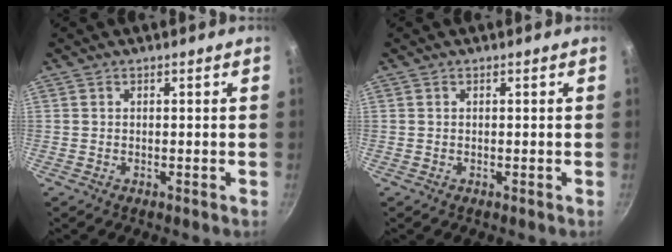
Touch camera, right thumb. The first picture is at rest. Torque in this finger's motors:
{"motor_torque": [0.03, -0.01, 0.11, 0.09, 0.01]}